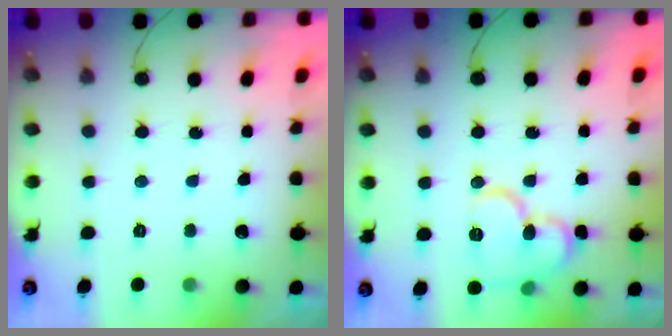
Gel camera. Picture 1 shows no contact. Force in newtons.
{"total": 12.0, "press": 11.9, "slide": 0.9}